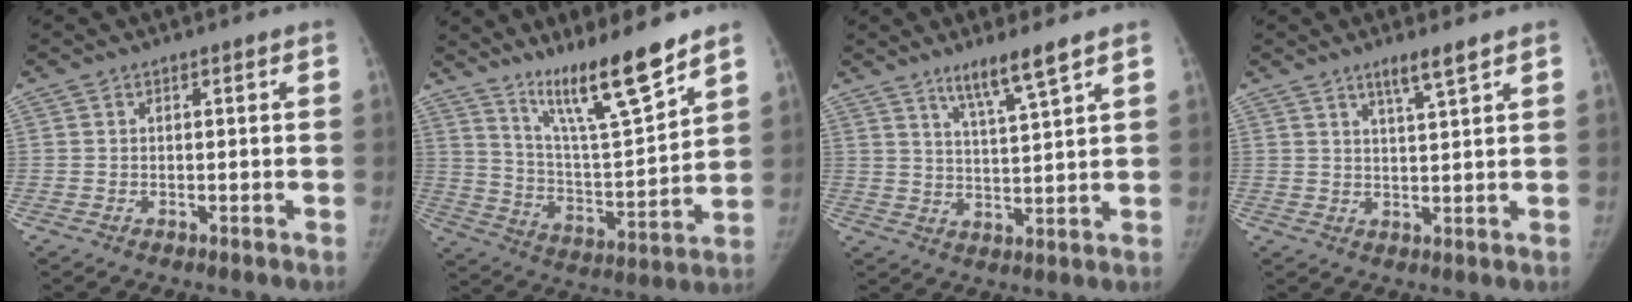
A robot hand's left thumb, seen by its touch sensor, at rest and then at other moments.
{"total": 16.1, "force": [11.9, 1.8, 10.8], "torque": [-0.163, -0.082, 0.215]}
{"total": 7.1, "force": [5.0, 0.1, 5.0], "torque": [-0.091, -0.035, 0.093]}
{"total": 4.2, "force": [3.0, 0.1, 3.0], "torque": [-0.052, -0.022, 0.055]}